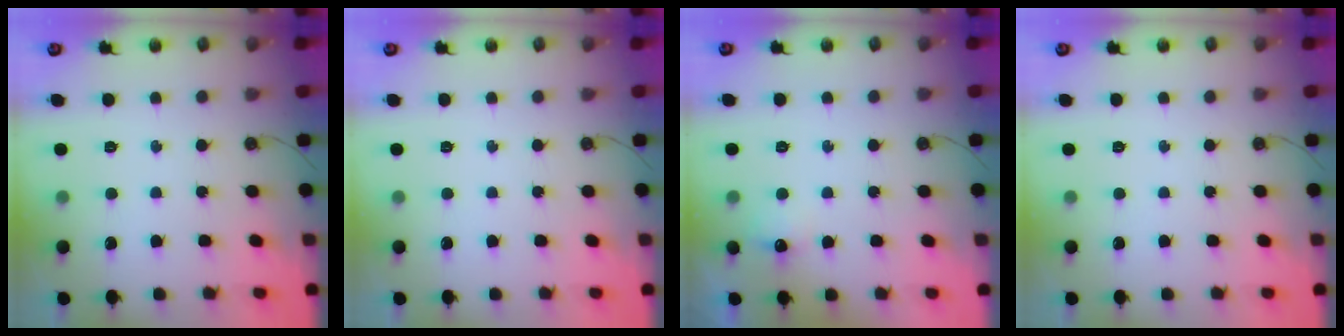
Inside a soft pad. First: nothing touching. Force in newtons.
{"total": 0.0}
{"total": 5.3, "press": 5.3, "slide": 0.7}
{"total": 0.0}